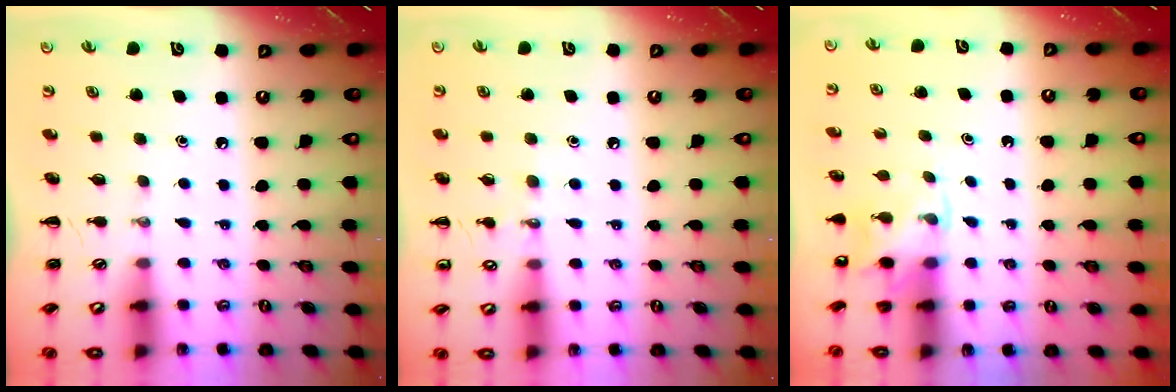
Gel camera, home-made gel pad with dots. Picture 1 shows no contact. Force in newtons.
{"total": 5.7, "press": 5.5, "slide": 1.5}
{"total": 5.6, "press": 5.4, "slide": 1.5}